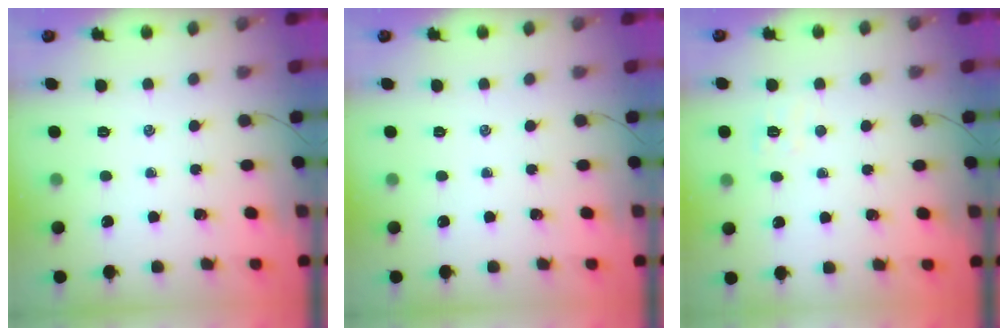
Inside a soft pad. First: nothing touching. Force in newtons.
{"total": 0.0}
{"total": 5.3, "press": 5.1, "slide": 1.2}